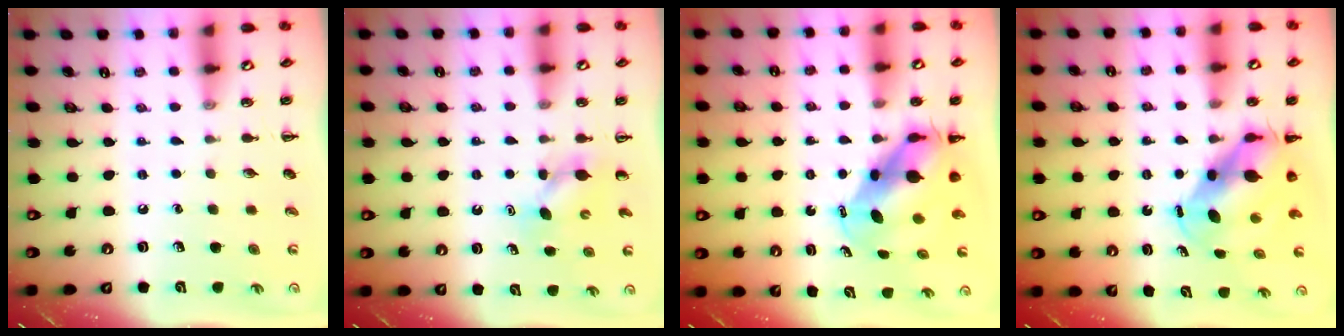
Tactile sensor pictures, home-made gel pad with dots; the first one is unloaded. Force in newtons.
{"total": 4.1, "press": 4.0, "slide": 1.0}
{"total": 7.3, "press": 7.0, "slide": 2.1}
{"total": 7.3, "press": 7.1, "slide": 2.0}